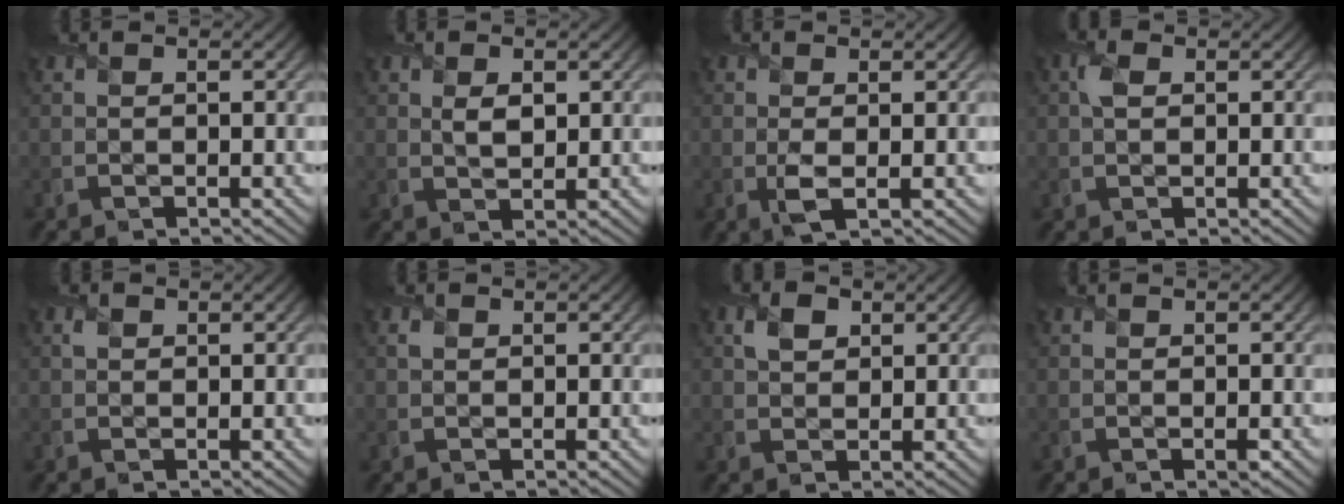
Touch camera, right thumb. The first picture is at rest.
{"total": 2.5, "force": [0.8, 1.5, 1.8], "torque": [-0.039, -0.006, 0.016]}
{"total": 2.0, "force": [0.0, 0.8, 1.8], "torque": [-0.042, -0.006, -0.002]}
{"total": 2.1, "force": [0.6, 1.4, 1.5], "torque": [-0.038, 0.005, 0.008]}
{"total": 1.0, "force": [0.4, 0.8, 0.3], "torque": [-0.009, -0.002, 0.005]}
{"total": 0.9, "force": [0.3, 0.8, 0.4], "torque": [-0.011, -0.002, 0.005]}
{"total": 2.7, "force": [1.1, 2.0, 1.5], "torque": [-0.036, 0.002, 0.019]}
{"total": 0.7, "force": [-0.2, 0.4, 0.5], "torque": [-0.008, -0.006, -0.003]}